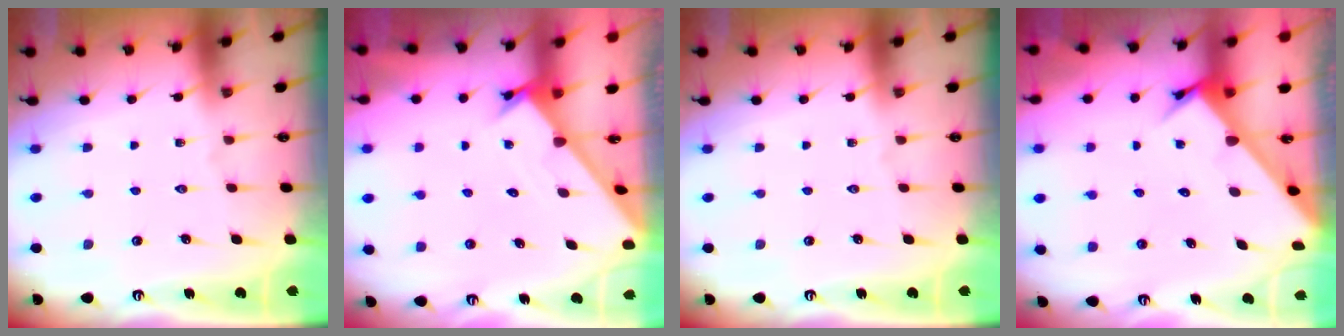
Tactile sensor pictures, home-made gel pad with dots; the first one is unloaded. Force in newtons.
{"total": 1.8, "press": 1.8, "slide": 0.1}
{"total": 0.0}
{"total": 3.6, "press": 3.6, "slide": 0.2}